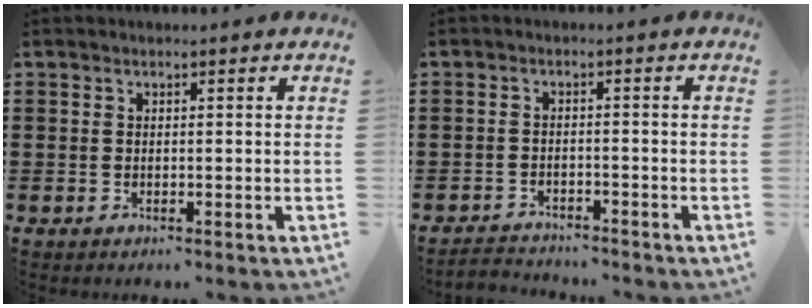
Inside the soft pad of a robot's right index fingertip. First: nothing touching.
{"total": 2.3, "force": [-2.3, 0.3, -0.3], "torque": [-0.002, 0.001, -0.051]}